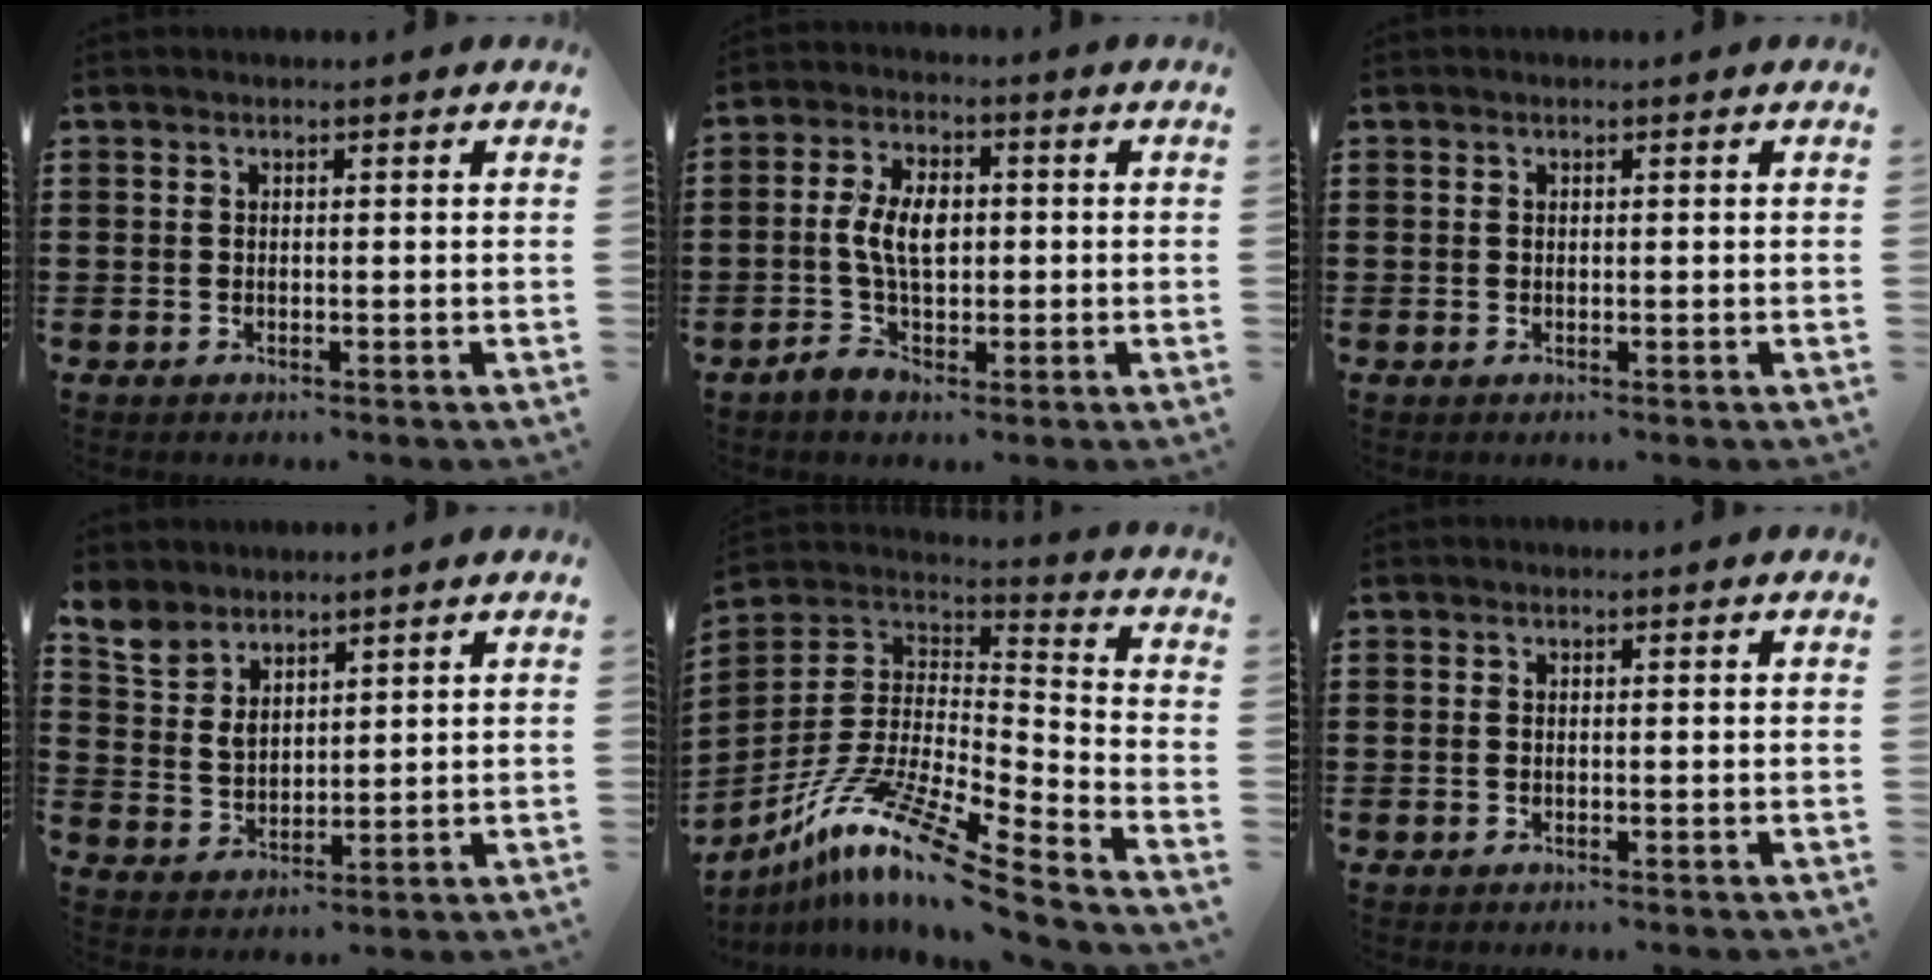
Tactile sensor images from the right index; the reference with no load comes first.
{"total": 7.8, "force": [-0.4, 4.7, 6.2], "torque": [-0.143, 0.005, -0.013]}
{"total": 0.0}
{"total": 5.2, "force": [4.2, 2.6, 1.5], "torque": [-0.046, -0.004, 0.081]}
{"total": 12.8, "force": [-9.1, 1.4, 9.0], "torque": [-0.182, 0.002, -0.179]}
{"total": 0.0}